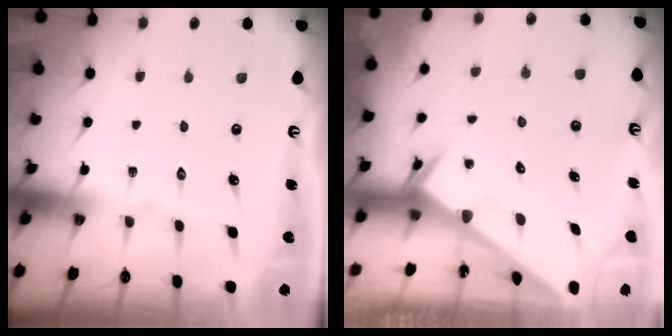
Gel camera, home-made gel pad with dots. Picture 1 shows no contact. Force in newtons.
{"total": 3.5, "press": 3.4, "slide": 0.4}